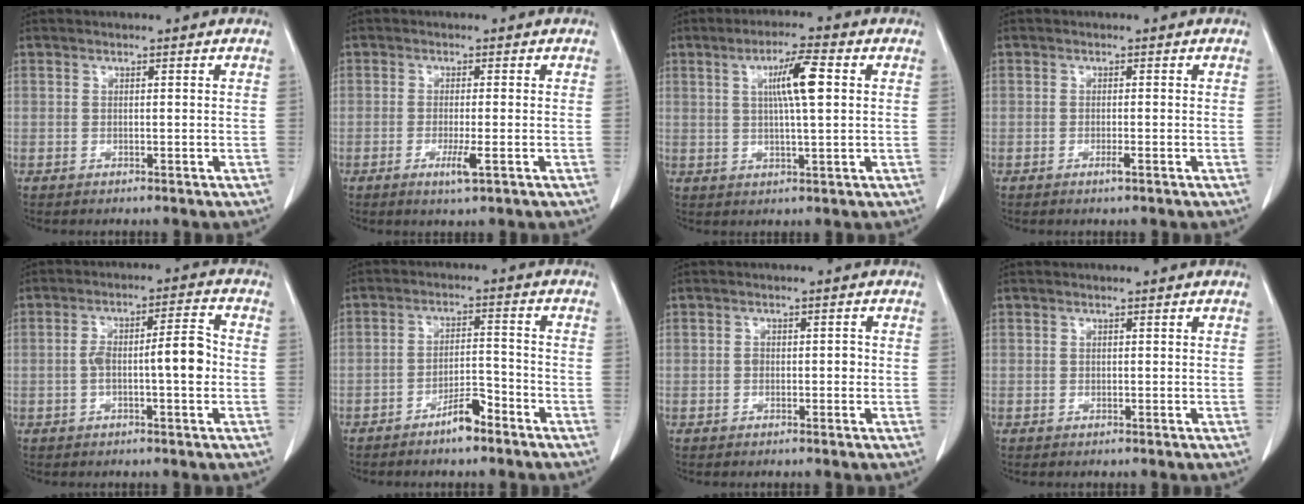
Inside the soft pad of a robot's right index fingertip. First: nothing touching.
{"total": 3.2, "force": [-1.3, 0.1, 2.9], "torque": [-0.052, -0.007, -0.022]}
{"total": 7.1, "force": [1.7, 0.4, 6.9], "torque": [-0.120, 0.004, 0.028]}
{"total": 1.1, "force": [-0.6, 0.1, 1.0], "torque": [-0.018, -0.001, -0.011]}
{"total": 8.4, "force": [-1.1, 1.2, 8.2], "torque": [-0.143, 0.026, -0.019]}
{"total": 5.4, "force": [-3.9, 1.4, 3.5], "torque": [-0.059, 0.007, -0.067]}
{"total": 1.8, "force": [-0.3, 1.1, 1.4], "torque": [-0.018, 0.007, -0.004]}
{"total": 0.0}